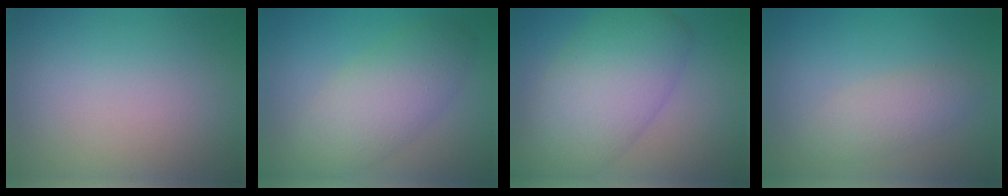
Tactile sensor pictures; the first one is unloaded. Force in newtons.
{"total": 5.5, "press": 5.5, "slide": 0.4}
{"total": 8.8, "press": 8.8, "slide": 0.5}
{"total": 2.4, "press": 2.4, "slide": 0.2}